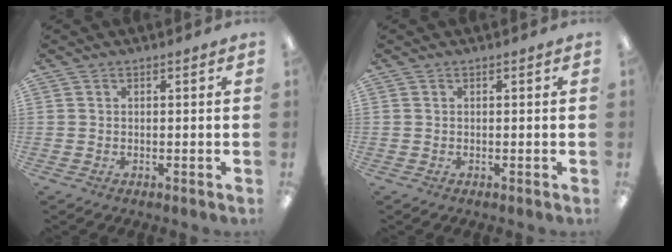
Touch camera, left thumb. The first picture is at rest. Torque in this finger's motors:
{"motor_torque": [0.00, 0.00, 0.00, 0.00, 0.00]}